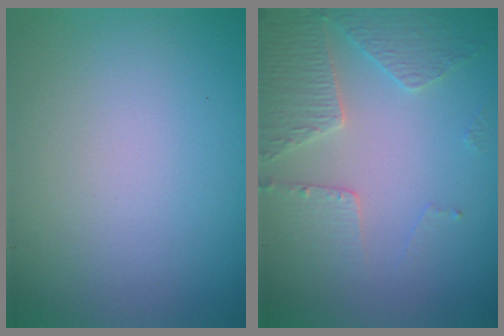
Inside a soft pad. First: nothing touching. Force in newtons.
{"total": 3.6, "press": 3.2, "slide": 1.5}